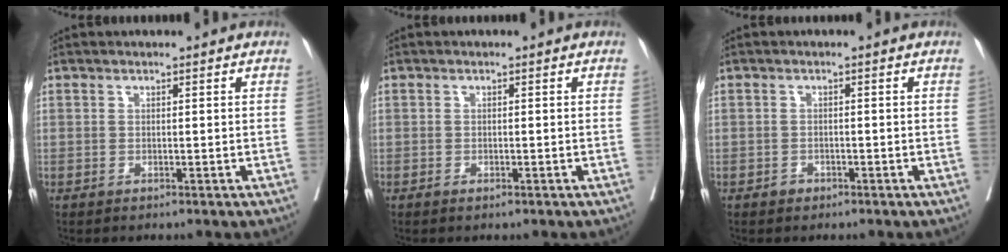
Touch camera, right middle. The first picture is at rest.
{"total": 0.7, "force": [-0.4, 0.3, 0.5], "torque": [-0.010, -0.002, -0.004]}
{"total": 1.1, "force": [-0.7, 0.8, 0.1], "torque": [0.000, 0.003, -0.013]}